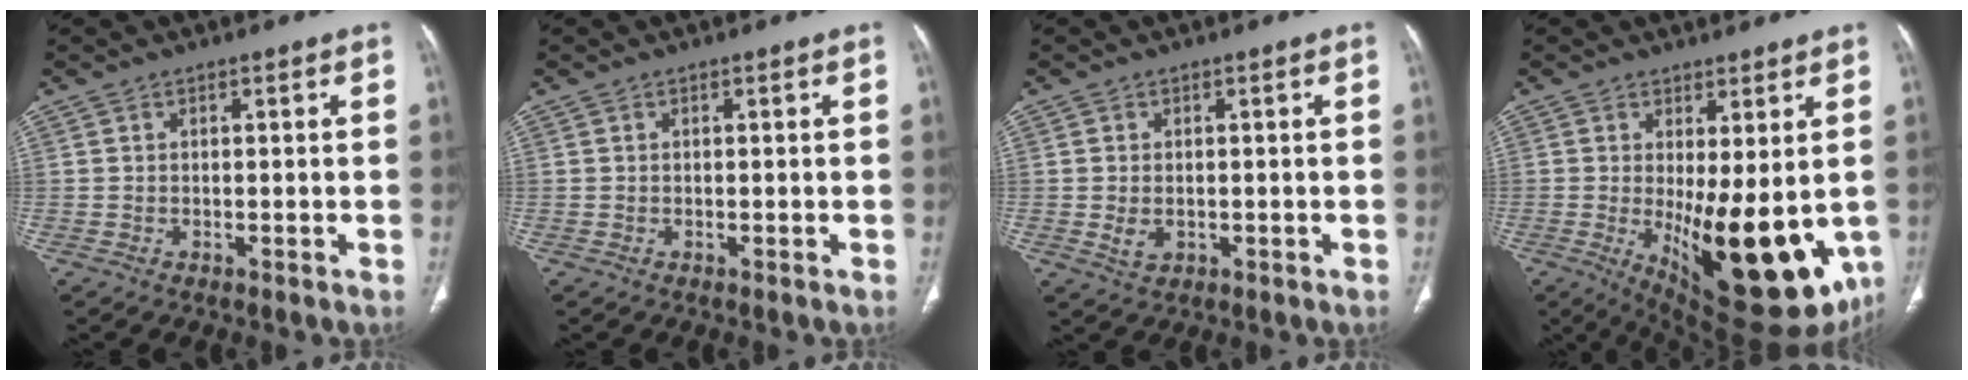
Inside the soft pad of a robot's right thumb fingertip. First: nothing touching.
{"total": 0.0}
{"total": 2.8, "force": [-0.3, 2.0, 2.0], "torque": [-0.037, -0.003, 0.001]}
{"total": 19.1, "force": [-2.8, 7.3, 17.4], "torque": [-0.216, -0.034, -0.011]}